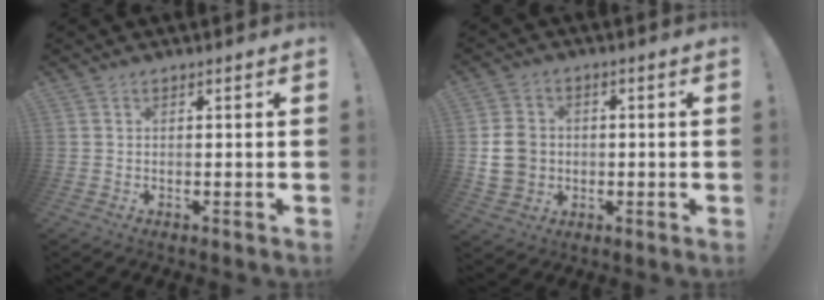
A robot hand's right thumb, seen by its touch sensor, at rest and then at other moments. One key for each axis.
{"total": 9.1, "fx": -0.4, "fy": 8.1, "fz": 4.2, "tx": -0.065, "ty": 0.011, "tz": -0.003}